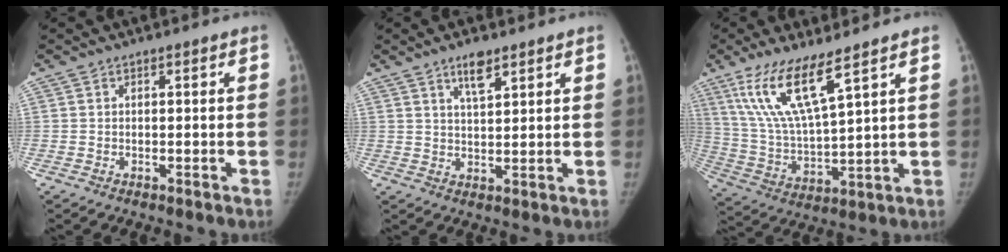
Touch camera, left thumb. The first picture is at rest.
{"total": 4.8, "force": [3.2, 1.6, 3.2], "torque": [-0.047, -0.020, 0.057]}
{"total": 13.6, "force": [8.2, 2.6, 10.5], "torque": [-0.215, -0.041, 0.175]}